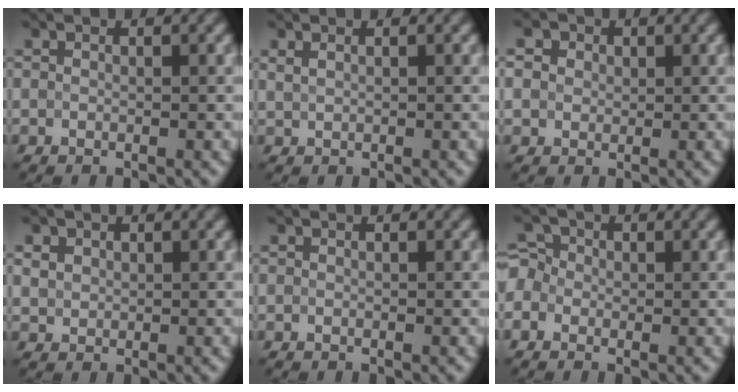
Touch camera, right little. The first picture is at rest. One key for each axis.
{"total": 0.7, "fx": 0.6, "fy": 0.3, "fz": 0.3, "tx": -0.012, "ty": 0.002, "tz": 0.015}
{"total": 4.9, "fx": 2.0, "fy": 3.8, "fz": 2.4, "tx": -0.048, "ty": 0.025, "tz": 0.004}
{"total": 1.3, "fx": 0.6, "fy": 1.1, "fz": 0.4, "tx": -0.005, "ty": -0.001, "tz": 0.012}
{"total": 0.0}
{"total": 2.8, "fx": -0.1, "fy": 2.6, "fz": 1.1, "tx": -0.010, "ty": 0.019, "tz": -0.028}